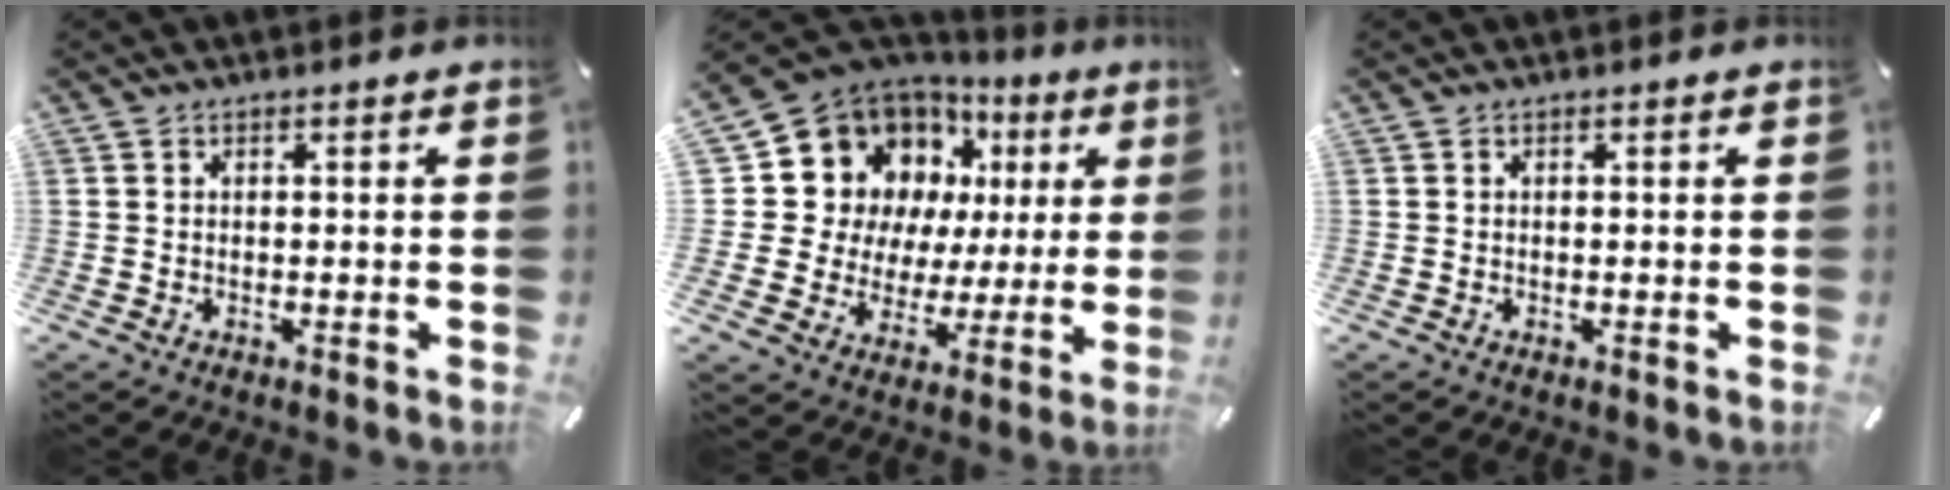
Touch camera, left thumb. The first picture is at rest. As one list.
[{"total": 16.4, "force": [7.6, 13.3, 5.9], "torque": [-0.102, -0.068, 0.157]}, {"total": 0.0}]